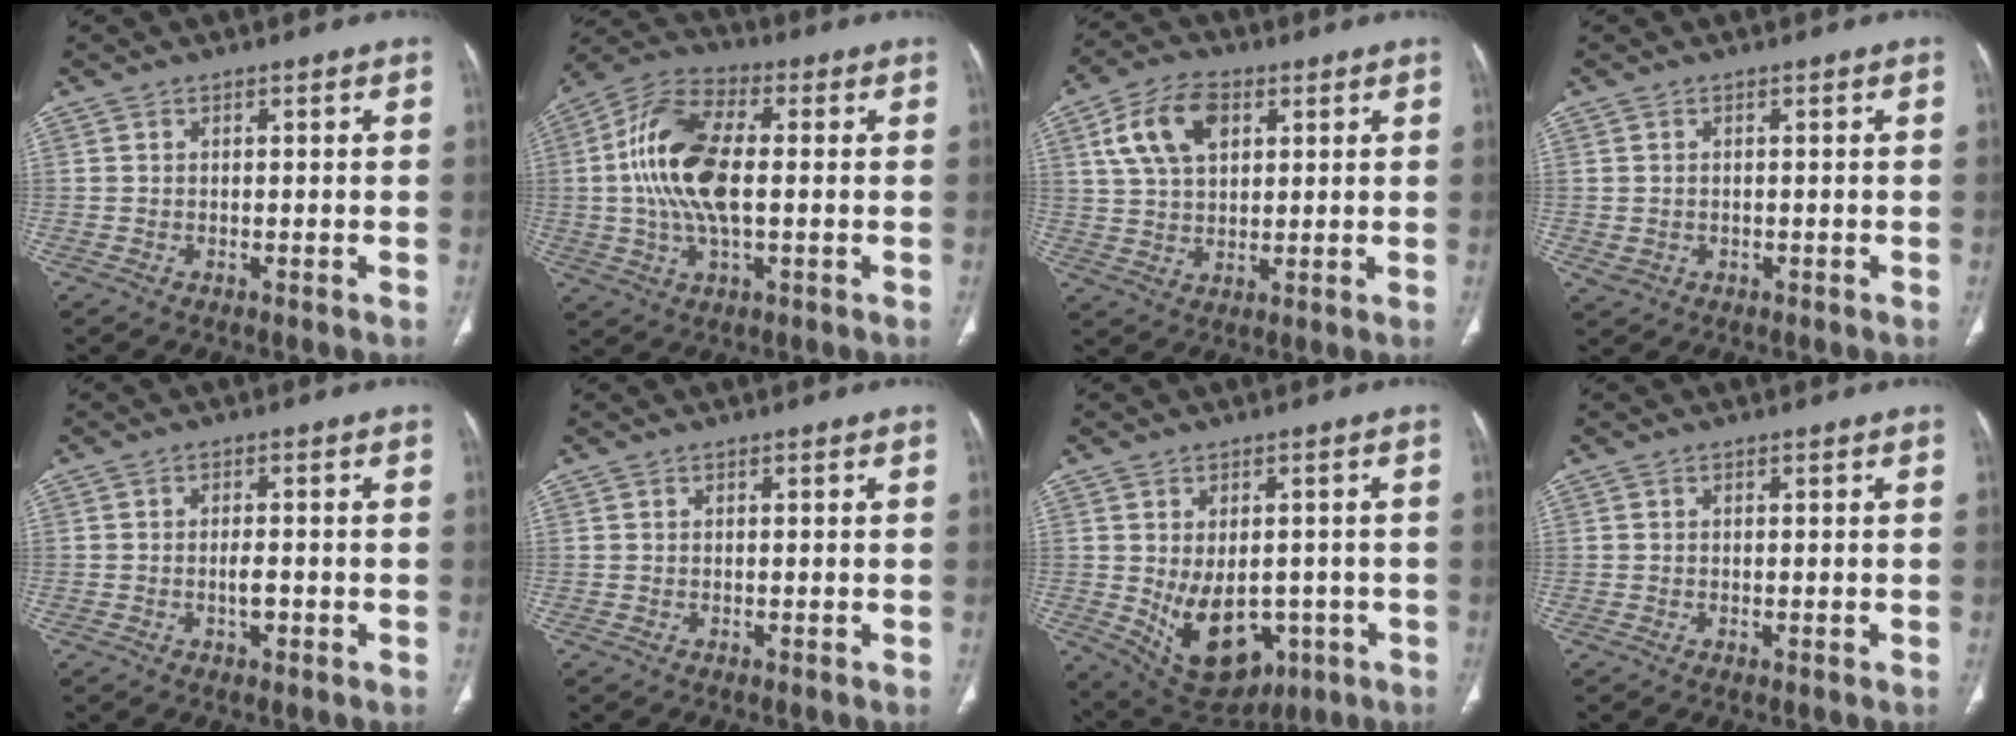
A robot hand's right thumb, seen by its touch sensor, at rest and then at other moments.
{"total": 15.5, "force": [0.5, 7.4, 13.6], "torque": [-0.277, 0.017, 0.002]}
{"total": 11.1, "force": [4.2, 6.8, 7.6], "torque": [-0.133, 0.001, 0.077]}
{"total": 1.8, "force": [-0.1, 1.6, 0.7], "torque": [-0.017, 0.004, 0.008]}
{"total": 2.4, "force": [-0.6, 1.2, 2.0], "torque": [-0.033, 0.002, -0.010]}
{"total": 0.0}
{"total": 13.9, "force": [-2.8, 9.2, 10.0], "torque": [-0.129, -0.003, -0.009]}
{"total": 0.6, "force": [-0.1, 0.4, 0.5], "torque": [-0.008, -0.003, -0.001]}